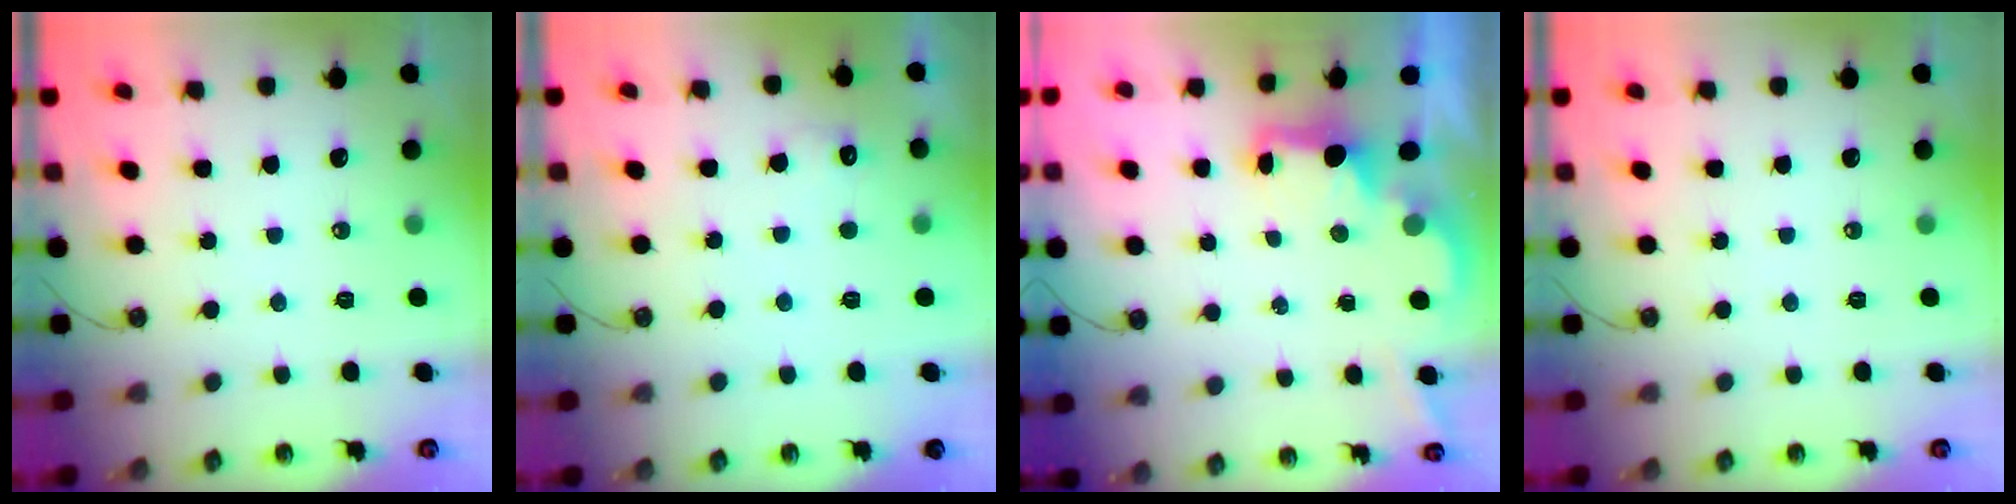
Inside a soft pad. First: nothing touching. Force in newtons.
{"total": 3.8, "press": 3.6, "slide": 1.1}
{"total": 2.1, "press": 2.0, "slide": 0.8}
{"total": 0.0}